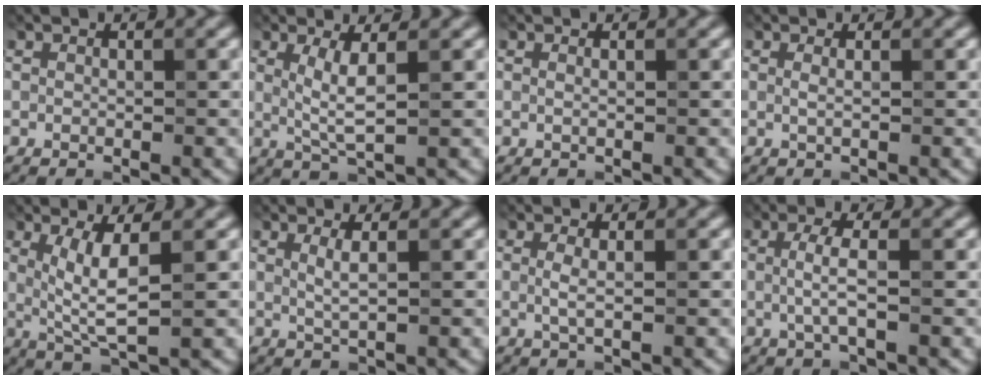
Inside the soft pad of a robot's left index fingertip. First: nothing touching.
{"total": 3.0, "force": [0.6, 0.4, 3.0], "torque": [-0.064, -0.004, 0.015]}
{"total": 0.5, "force": [0.1, 0.1, 0.5], "torque": [-0.006, 0.002, -0.002]}
{"total": 0.9, "force": [0.1, 0.1, 0.8], "torque": [-0.013, 0.003, -0.001]}
{"total": 4.3, "force": [0.6, 0.7, 4.2], "torque": [-0.087, -0.004, 0.018]}
{"total": 1.8, "force": [0.5, 0.3, 1.7], "torque": [-0.030, -0.001, 0.007]}
{"total": 1.4, "force": [0.1, 0.2, 1.4], "torque": [-0.029, 0.000, -0.001]}
{"total": 2.5, "force": [0.0, 0.3, 2.5], "torque": [-0.053, 0.001, -0.002]}